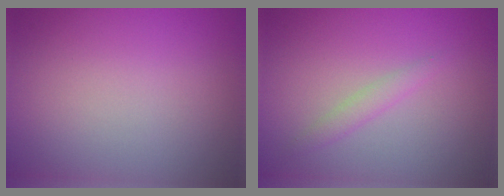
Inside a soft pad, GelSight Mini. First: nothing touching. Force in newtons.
{"total": 1.2, "press": 1.2, "slide": 0.0}